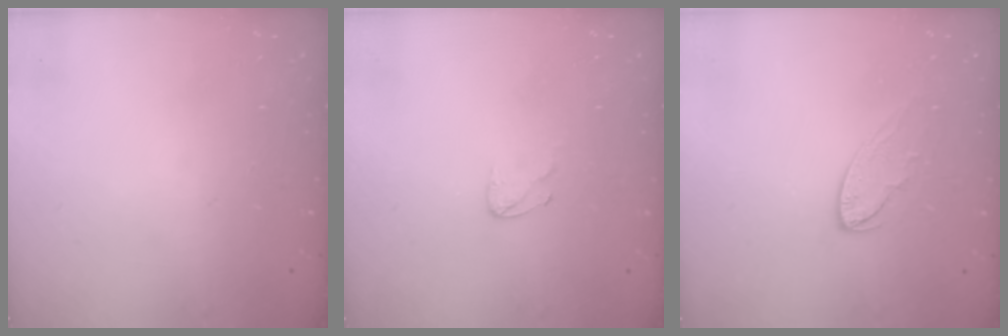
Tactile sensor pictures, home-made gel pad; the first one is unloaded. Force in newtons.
{"total": 3.2, "press": 3.2, "slide": 0.3}
{"total": 6.6, "press": 6.6, "slide": 0.3}